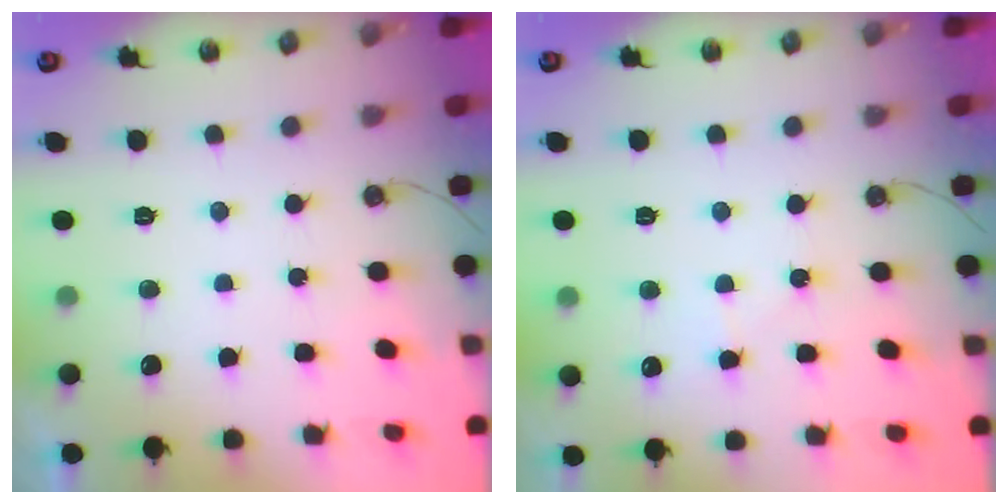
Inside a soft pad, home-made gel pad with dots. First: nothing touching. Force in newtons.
{"total": 4.1, "press": 4.1, "slide": 0.5}